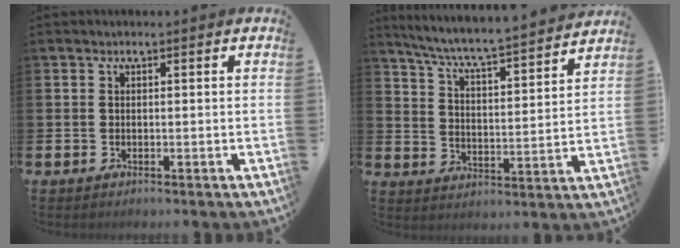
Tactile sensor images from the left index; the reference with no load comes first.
{"total": 6.6, "force": [6.3, 0.0, 2.1], "torque": [-0.073, -0.054, 0.104]}